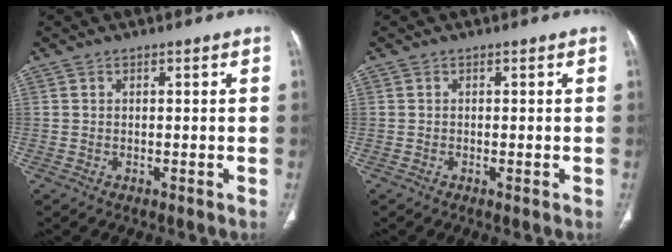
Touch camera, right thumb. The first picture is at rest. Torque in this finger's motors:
{"motor_torque": [-0.33, -0.10, 0.49, -0.05, -0.02]}